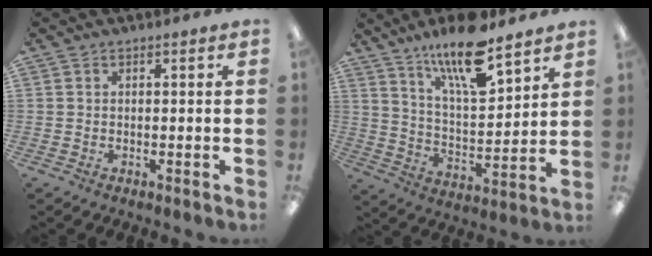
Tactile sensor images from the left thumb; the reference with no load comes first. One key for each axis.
{"total": 16.9, "fx": 12.6, "fy": 4.5, "fz": 10.3, "tx": -0.181, "ty": -0.067, "tz": 0.209}